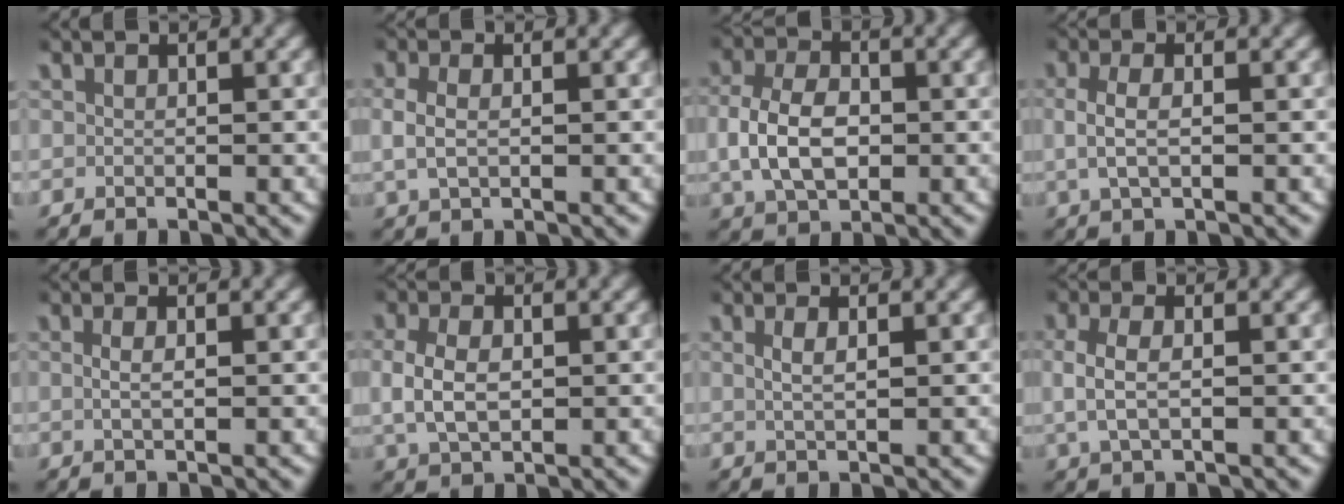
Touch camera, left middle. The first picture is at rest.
{"total": 2.7, "force": [0.2, 1.7, 2.1], "torque": [-0.058, -0.002, 0.007]}
{"total": 5.9, "force": [-0.2, 4.1, 4.2], "torque": [-0.097, -0.008, 0.005]}
{"total": 2.8, "force": [0.2, 1.2, 2.5], "torque": [-0.063, -0.001, 0.005]}
{"total": 1.2, "force": [0.1, 0.2, 1.1], "torque": [-0.026, -0.004, 0.006]}
{"total": 4.2, "force": [0.1, 2.9, 3.0], "torque": [-0.078, -0.003, 0.011]}
{"total": 1.5, "force": [0.5, 0.3, 1.4], "torque": [-0.029, -0.003, 0.014]}
{"total": 3.2, "force": [0.3, 1.6, 2.8], "torque": [-0.073, -0.002, 0.008]}